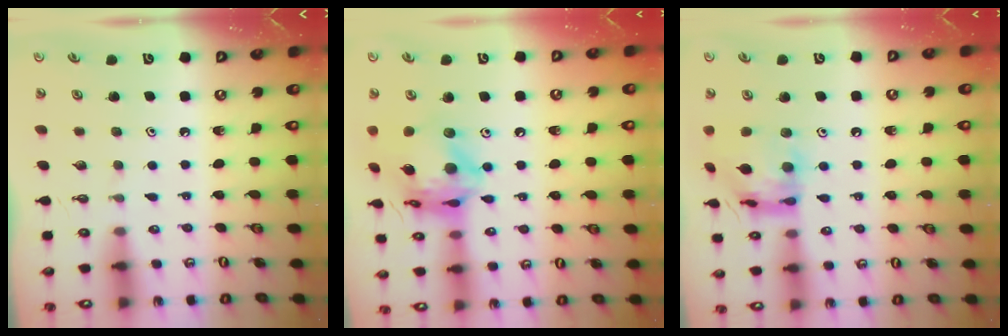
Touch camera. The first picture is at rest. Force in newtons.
{"total": 17.6, "press": 17.5, "slide": 1.8}
{"total": 13.9, "press": 13.9, "slide": 1.4}